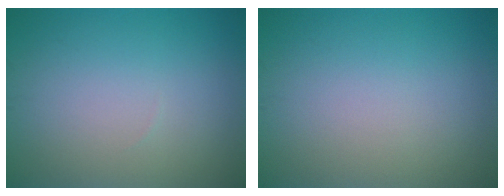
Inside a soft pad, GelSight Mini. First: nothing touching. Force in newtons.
{"total": 0.0}